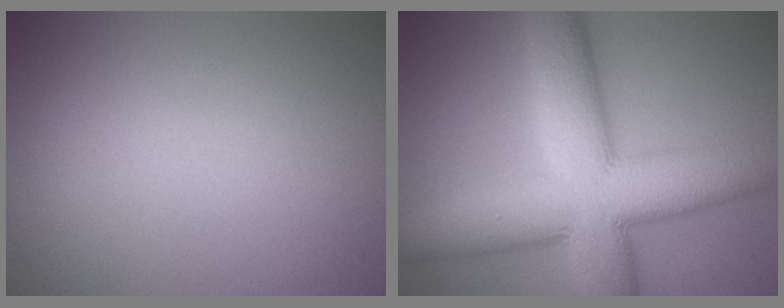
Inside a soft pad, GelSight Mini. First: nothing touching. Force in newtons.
{"total": 12.4, "press": 12.4, "slide": 0.0}